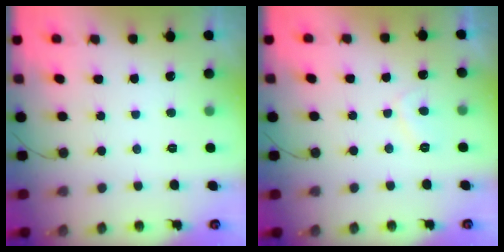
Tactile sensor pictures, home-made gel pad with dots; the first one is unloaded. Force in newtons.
{"total": 2.5, "press": 2.4, "slide": 0.8}